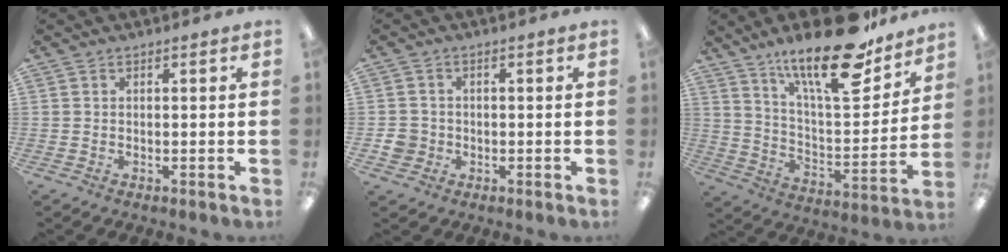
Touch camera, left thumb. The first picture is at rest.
{"total": 4.0, "force": [-0.8, 3.7, 1.1], "torque": [-0.017, 0.002, -0.017]}
{"total": 23.2, "force": [16.3, 7.2, 14.8], "torque": [-0.233, -0.102, 0.270]}